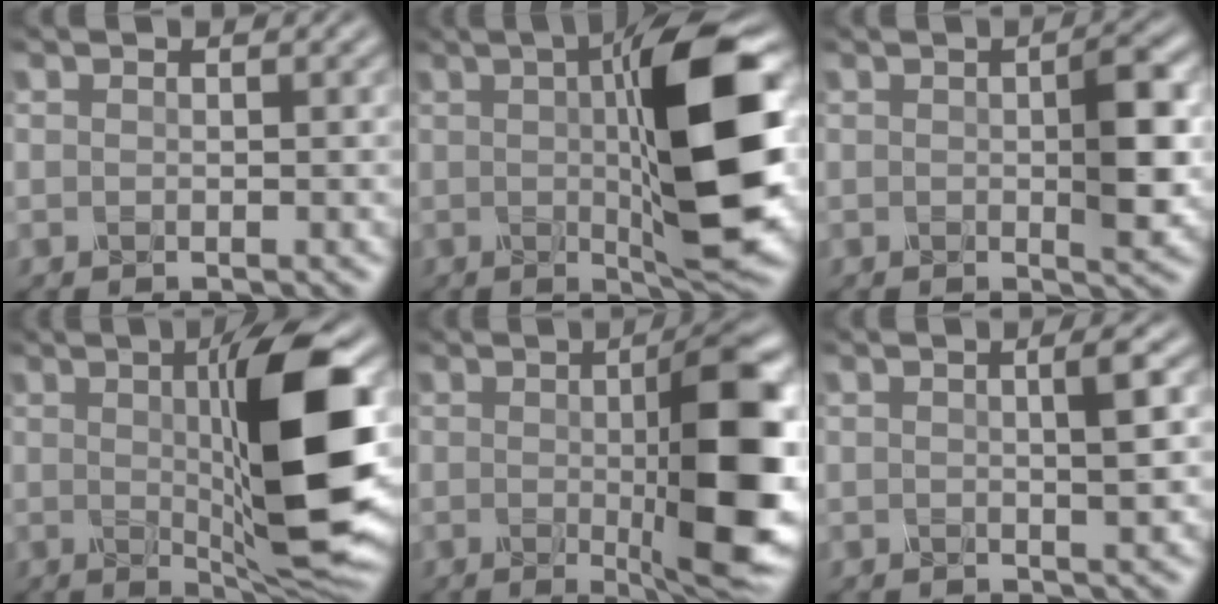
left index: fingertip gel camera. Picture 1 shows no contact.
{"total": 12.3, "force": [1.2, 2.5, 11.9], "torque": [-0.169, 0.002, 0.024]}
{"total": 4.3, "force": [0.2, 0.9, 4.2], "torque": [-0.060, 0.002, 0.002]}
{"total": 11.9, "force": [0.9, 2.3, 11.7], "torque": [-0.161, -0.005, 0.024]}
{"total": 11.5, "force": [0.0, 2.4, 11.2], "torque": [-0.132, -0.009, 0.002]}
{"total": 2.9, "force": [0.4, 0.5, 2.8], "torque": [-0.037, 0.006, 0.001]}